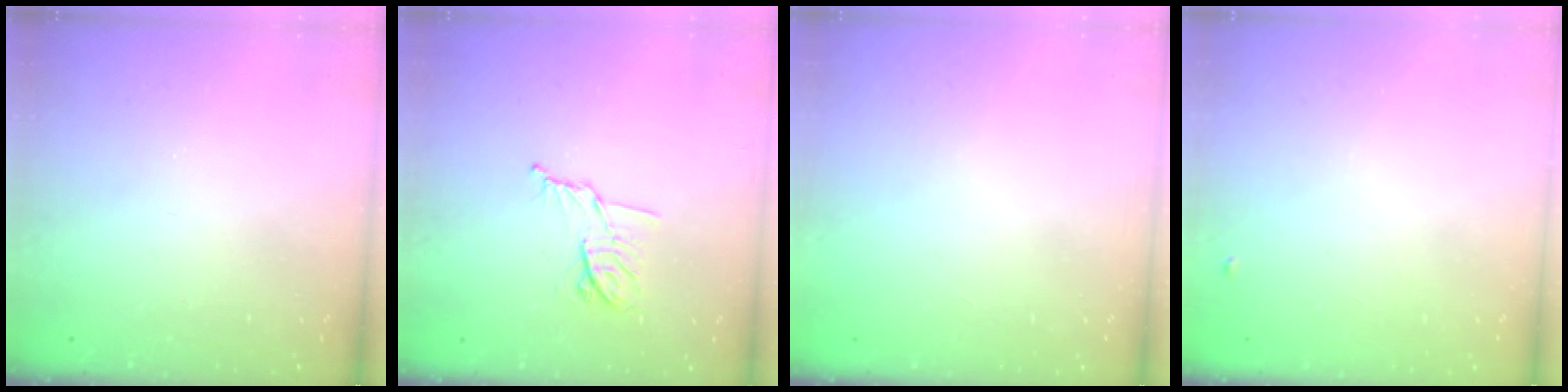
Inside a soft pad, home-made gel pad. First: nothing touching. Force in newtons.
{"total": 9.4, "press": 9.4, "slide": 0.7}
{"total": 1.5, "press": 1.5, "slide": 0.1}
{"total": 3.9, "press": 3.8, "slide": 0.6}